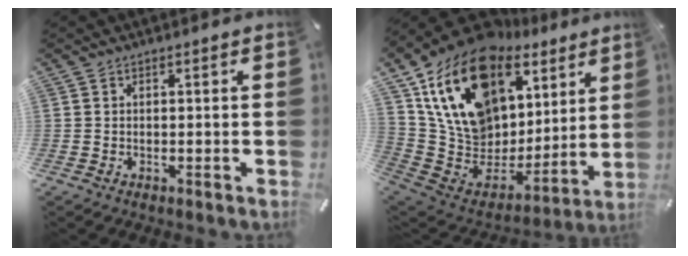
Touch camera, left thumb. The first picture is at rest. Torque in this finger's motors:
{"motor_torque": [3.94, 1.07, 1.59, -1.18, 1.05]}